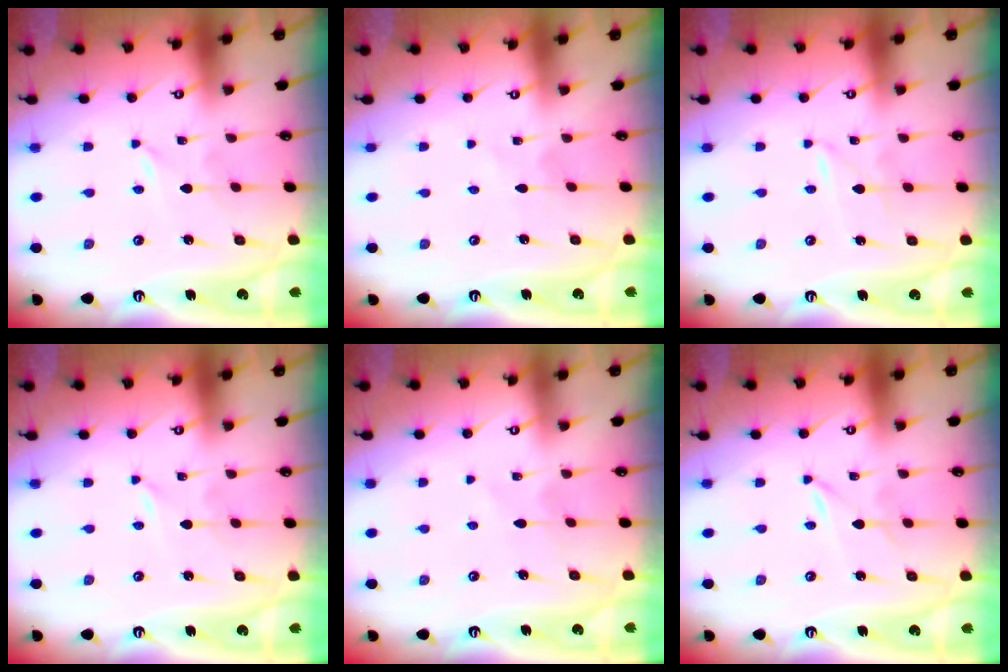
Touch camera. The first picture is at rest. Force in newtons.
{"total": 1.5, "press": 1.5, "slide": 0.2}
{"total": 1.5, "press": 1.5, "slide": 0.2}
{"total": 0.0}
{"total": 4.2, "press": 4.1, "slide": 0.6}
{"total": 0.0}